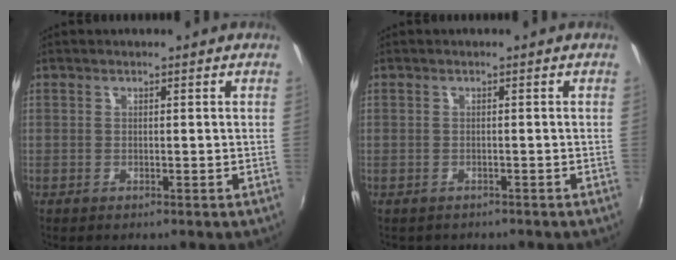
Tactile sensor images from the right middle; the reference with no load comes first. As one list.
[{"total": 1.2, "force": [-1.0, 0.7, 0.2], "torque": [-0.009, -0.002, -0.011]}]